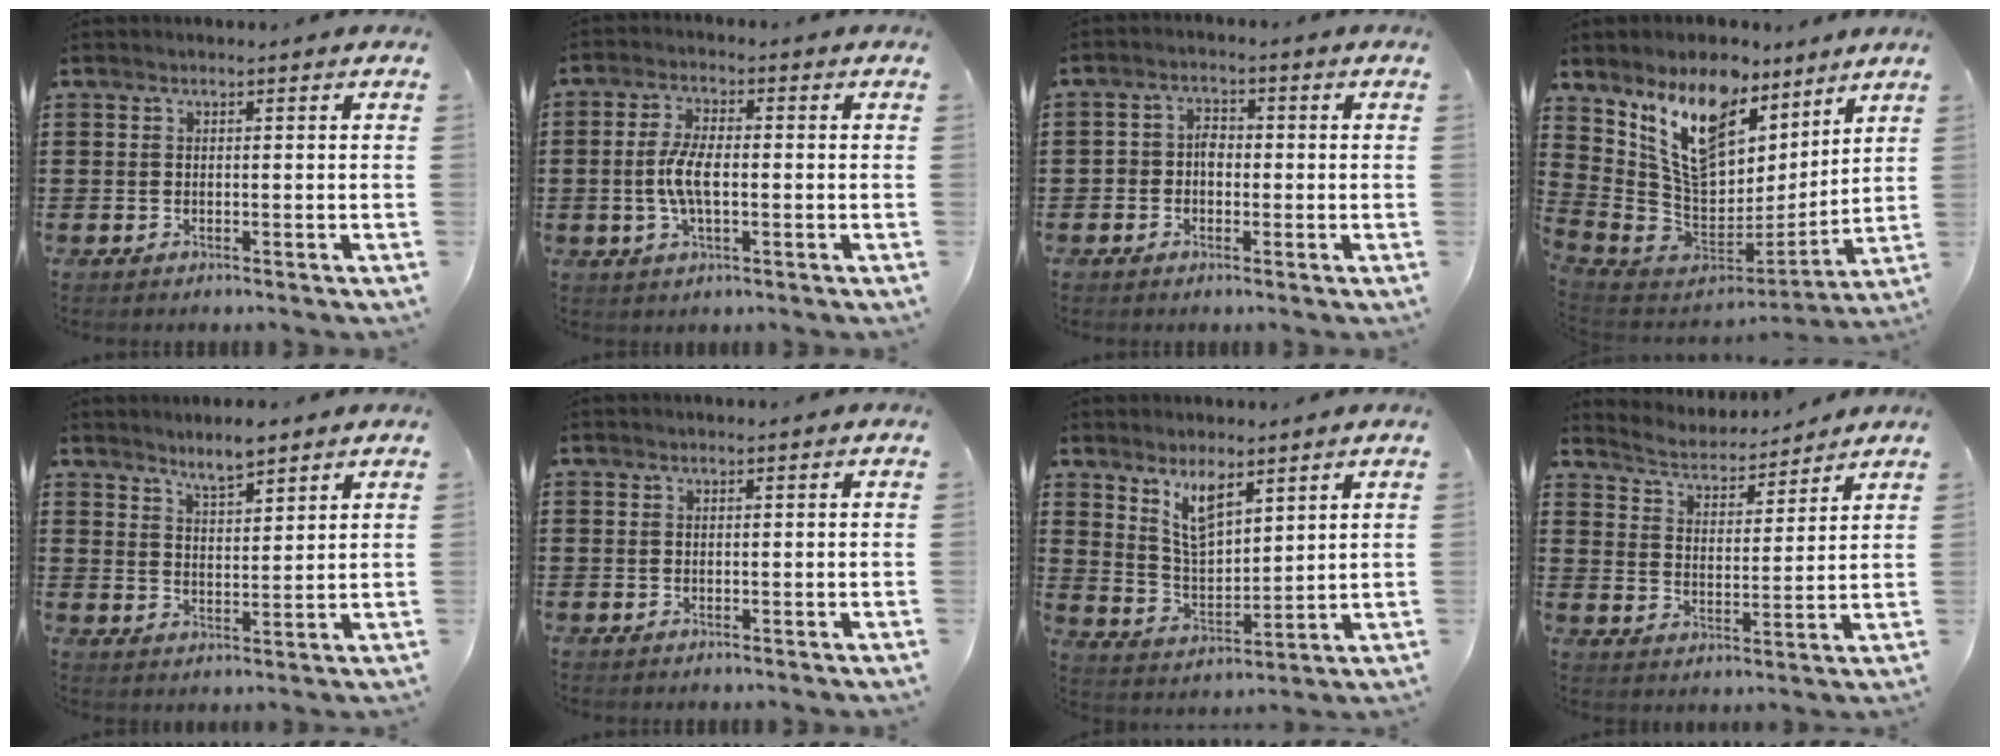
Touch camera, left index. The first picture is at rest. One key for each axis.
{"total": 5.9, "fx": -0.7, "fy": 2.2, "fz": 5.4, "tx": -0.124, "ty": -0.003, "tz": -0.022}
{"total": 2.6, "fx": -0.7, "fy": 1.9, "fz": 1.7, "tx": -0.036, "ty": 0.007, "tz": -0.018}
{"total": 14.0, "fx": 8.2, "fy": 7.9, "fz": 8.1, "tx": -0.207, "ty": -0.040, "tz": 0.156}
{"total": 4.3, "fx": 3.9, "fy": 0.7, "fz": 1.5, "tx": -0.039, "ty": -0.007, "tz": 0.073}
{"total": 0.0}
{"total": 7.0, "fx": 5.1, "fy": 2.7, "fz": 4.0, "tx": -0.078, "ty": -0.016, "tz": 0.091}
{"total": 3.9, "fx": 3.9, "fy": 0.3, "fz": 0.2, "tx": -0.028, "ty": -0.032, "tz": 0.062}